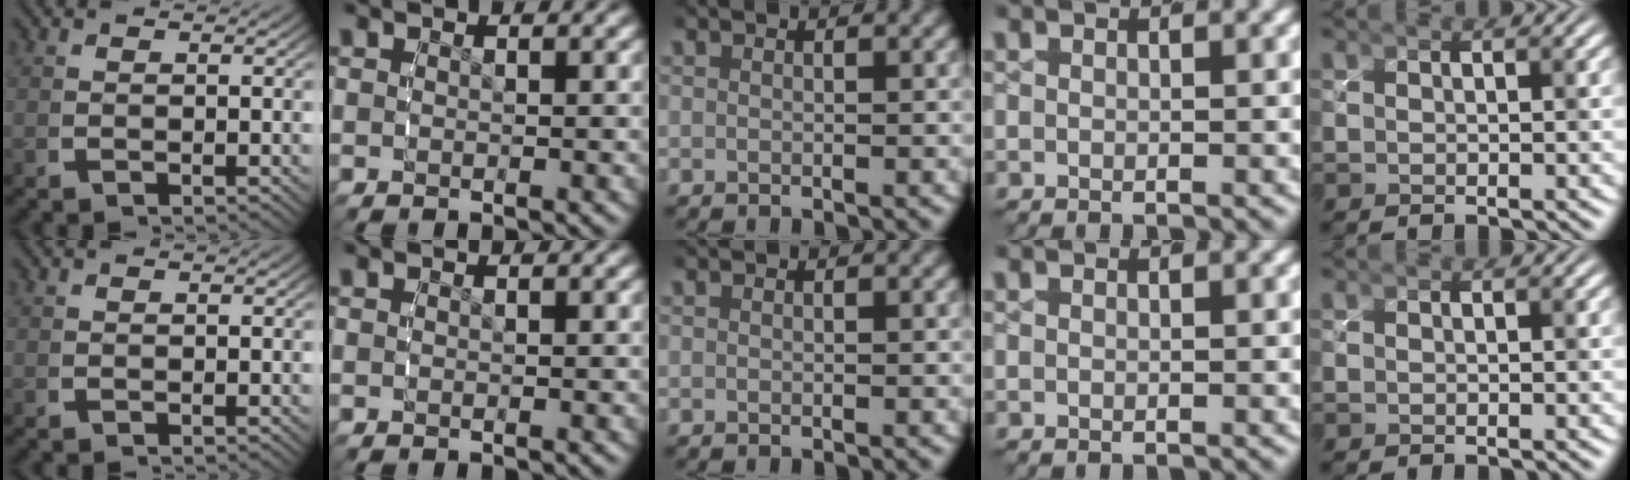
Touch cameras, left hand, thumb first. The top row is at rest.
{}